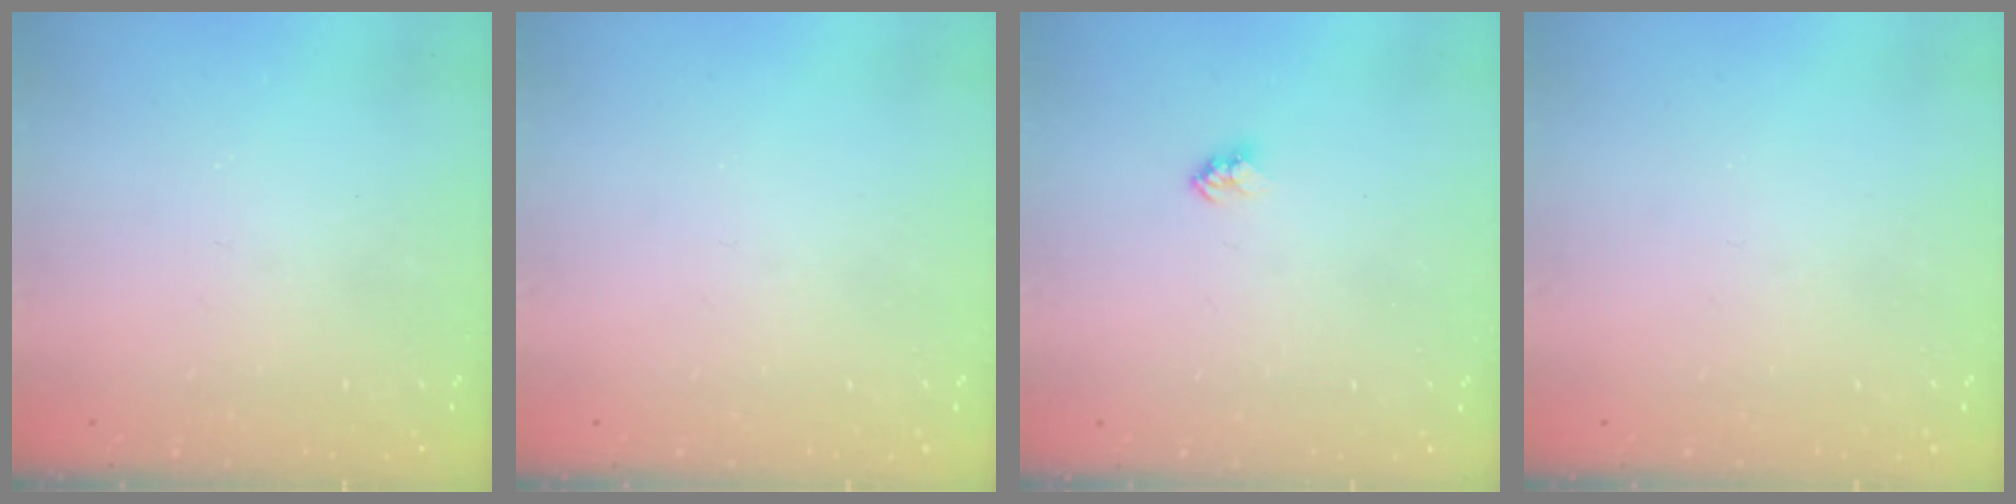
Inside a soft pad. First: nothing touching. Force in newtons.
{"total": 0.0}
{"total": 2.4, "press": 2.4, "slide": 0.2}
{"total": 0.0}